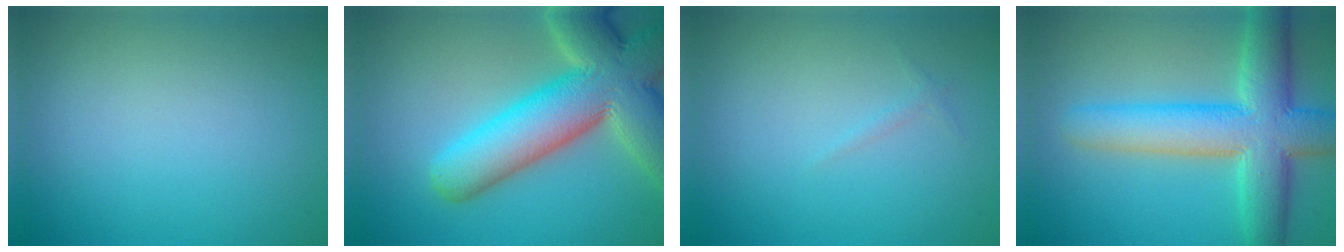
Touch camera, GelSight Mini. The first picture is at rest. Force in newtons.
{"total": 12.3, "press": 12.2, "slide": 1.0}
{"total": 0.5, "press": 0.5, "slide": 0.0}
{"total": 9.1, "press": 9.0, "slide": 0.3}